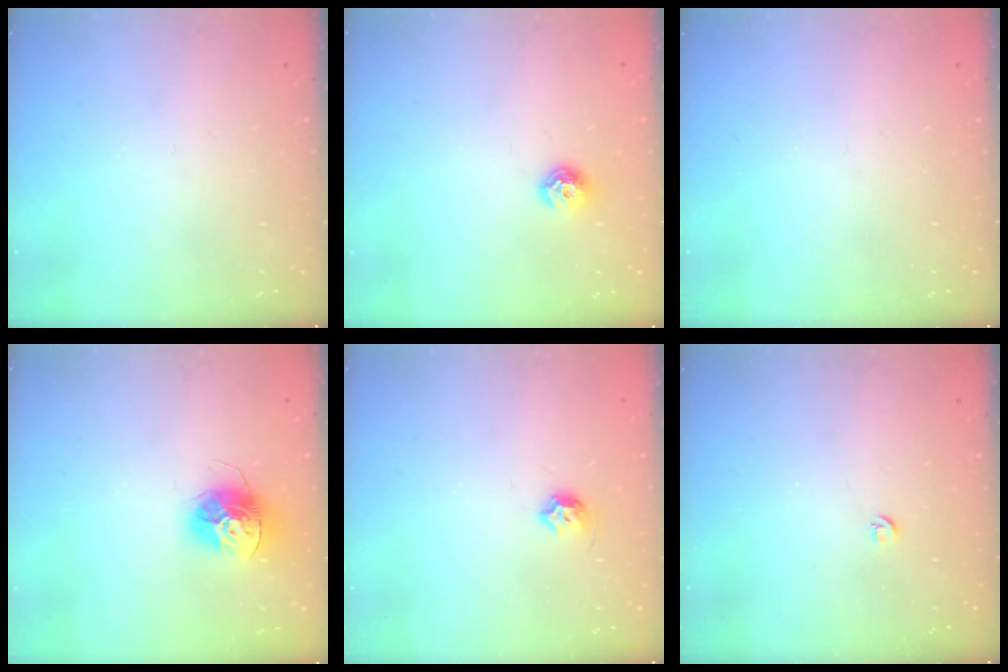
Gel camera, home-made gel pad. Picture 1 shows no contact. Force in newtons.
{"total": 7.0, "press": 6.9, "slide": 0.9}
{"total": 0.0}
{"total": 13.1, "press": 13.1, "slide": 0.7}
{"total": 6.1, "press": 6.0, "slide": 1.1}
{"total": 3.4, "press": 3.4, "slide": 0.5}